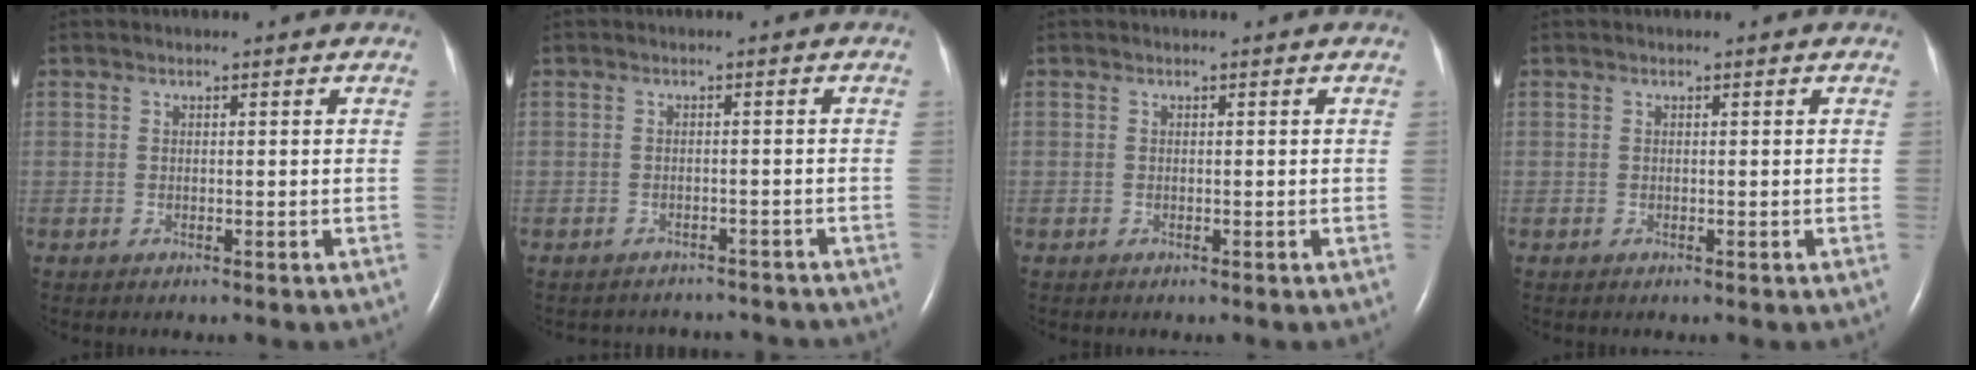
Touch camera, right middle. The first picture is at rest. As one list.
[{"total": 7.6, "force": [-7.2, 2.5, 0.7], "torque": [-0.014, 0.008, -0.075]}, {"total": 0.0}, {"total": 0.0}]